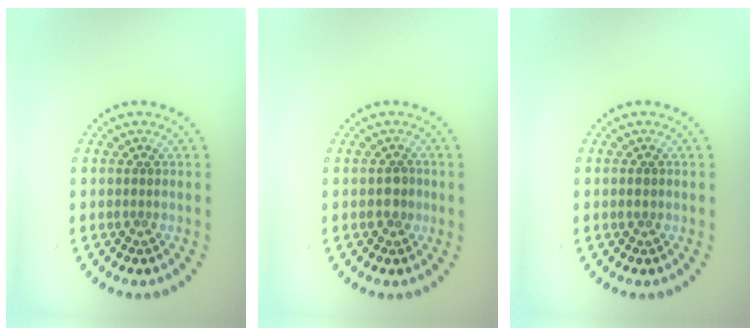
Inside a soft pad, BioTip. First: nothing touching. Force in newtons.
{"total": 1.3, "press": 1.2, "slide": 0.5}
{"total": 0.9, "press": 0.9, "slide": 0.3}